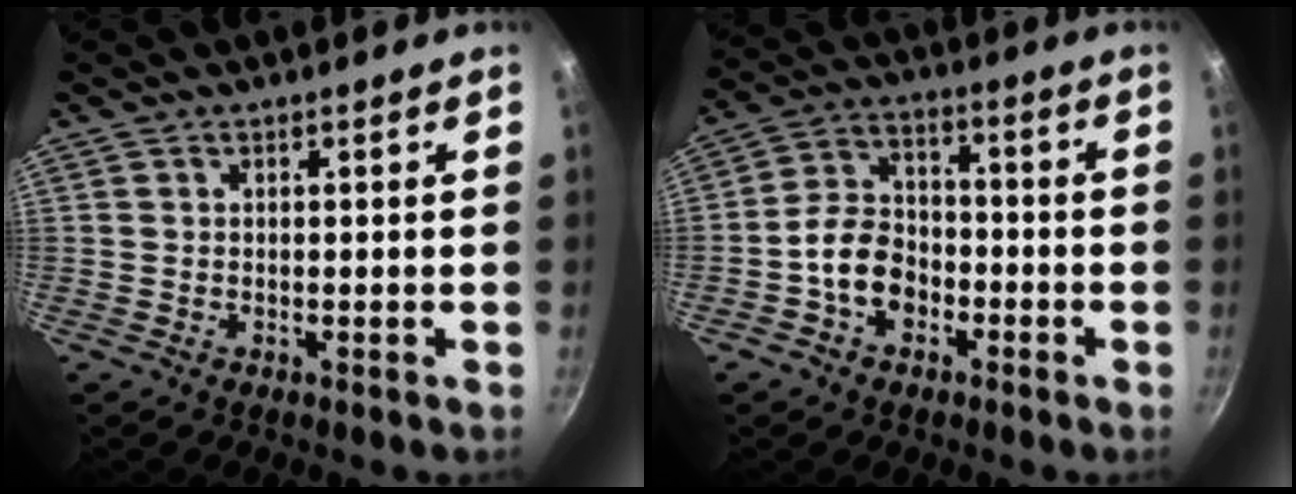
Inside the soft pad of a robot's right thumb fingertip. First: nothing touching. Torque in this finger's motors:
{"motor_torque": [0.72, 0.04, 0.80, -0.83, -0.09]}